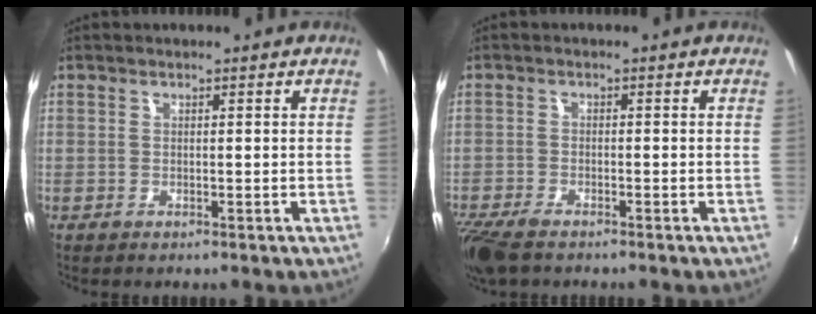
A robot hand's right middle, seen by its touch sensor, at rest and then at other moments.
{"total": 7.0, "force": [-5.5, 2.1, 3.9], "torque": [-0.103, -0.033, -0.106]}